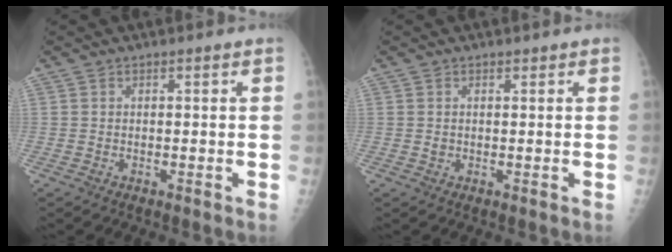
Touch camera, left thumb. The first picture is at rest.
{"total": 0.9, "force": [0.3, 0.9, 0.2], "torque": [0.005, 0.000, 0.004]}